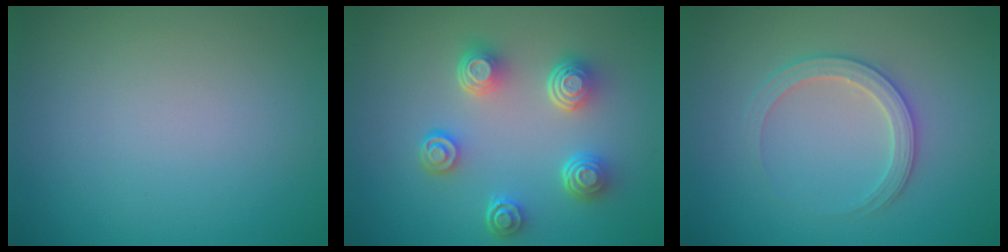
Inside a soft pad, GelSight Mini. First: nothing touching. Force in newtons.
{"total": 5.0, "press": 3.6, "slide": 3.5}
{"total": 2.8, "press": 2.7, "slide": 0.4}